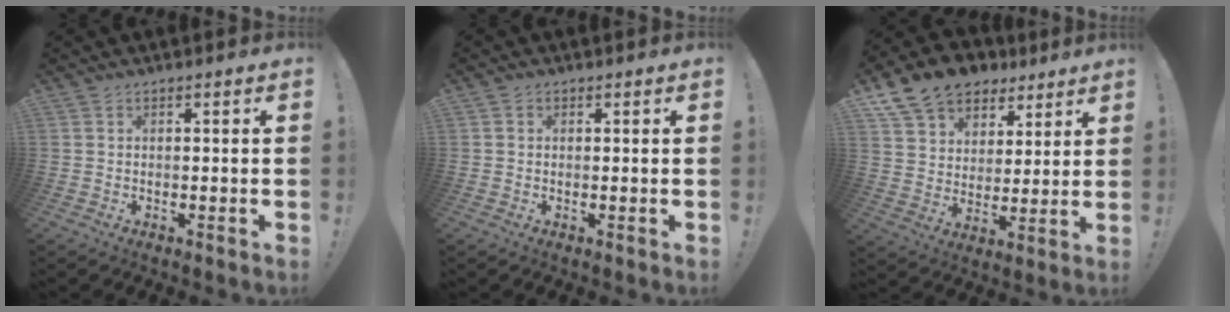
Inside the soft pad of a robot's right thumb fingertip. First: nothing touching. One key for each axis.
{"total": 0.8, "fx": 0.1, "fy": 0.7, "fz": 0.1, "tx": 0.004, "ty": -0.001, "tz": 0.001}
{"total": 13.8, "fx": 9.5, "fy": 9.0, "fz": 4.4, "tx": -0.077, "ty": -0.063, "tz": 0.179}